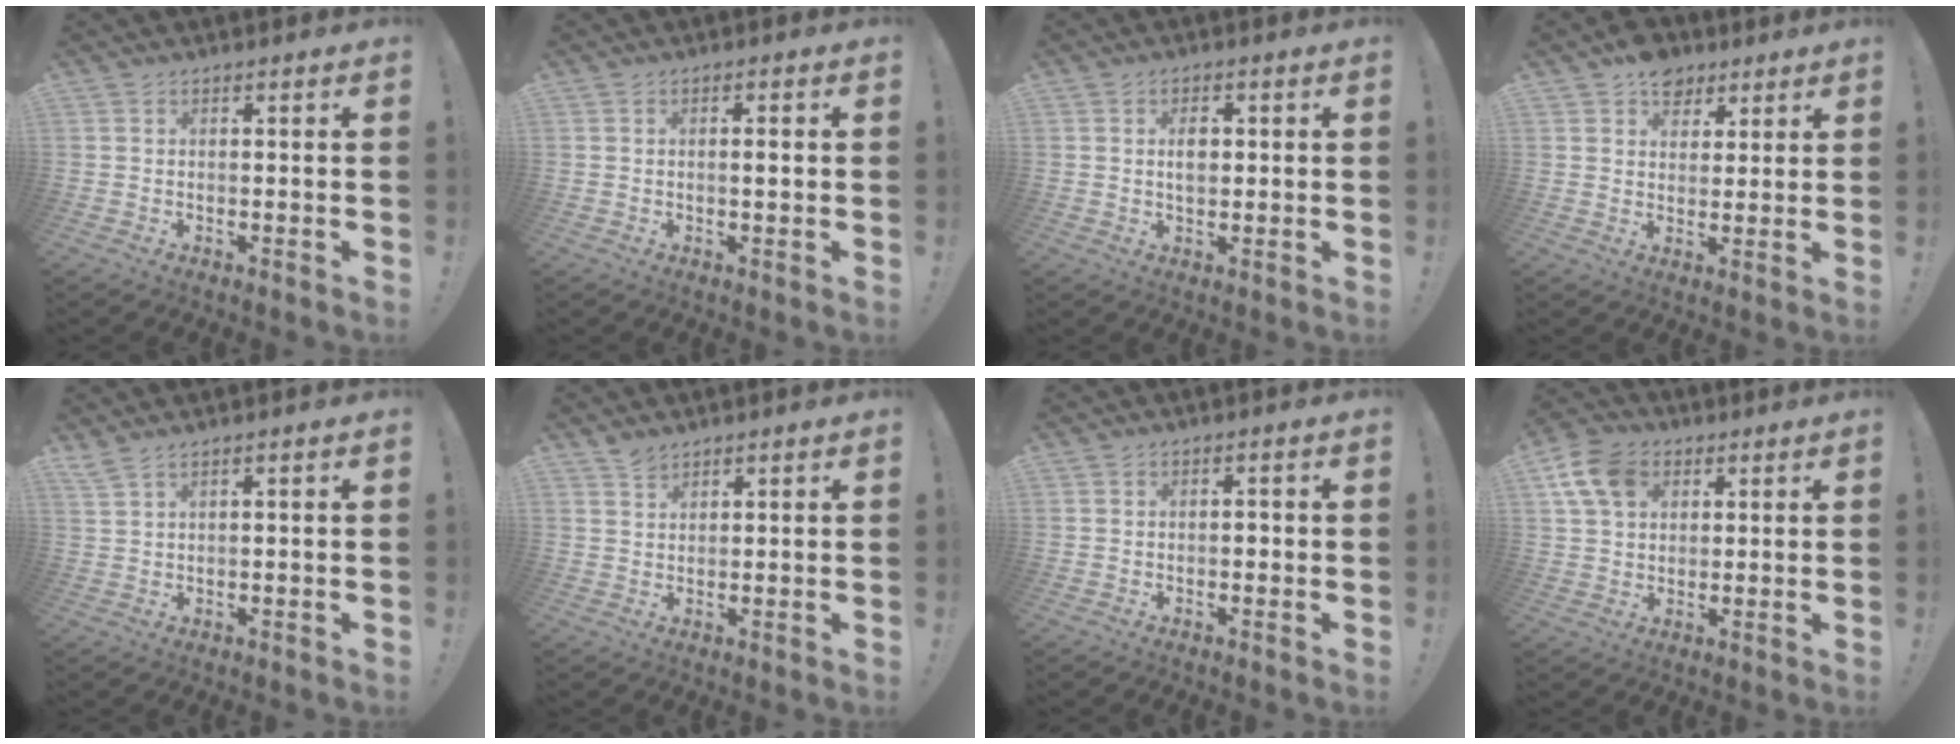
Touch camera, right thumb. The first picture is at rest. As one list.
[{"total": 1.8, "force": [-0.1, 0.2, 1.8], "torque": [-0.019, -0.003, -0.007]}, {"total": 4.1, "force": [0.6, 2.7, 3.1], "torque": [-0.041, 0.000, 0.004]}, {"total": 8.3, "force": [4.8, 6.2, 2.6], "torque": [-0.026, -0.027, 0.093]}, {"total": 2.6, "force": [2.0, 0.0, 1.7], "torque": [-0.035, -0.009, 0.037]}, {"total": 2.8, "force": [2.6, 1.1, 0.6], "torque": [0.001, -0.019, 0.046]}, {"total": 1.3, "force": [-0.6, 0.9, 0.7], "torque": [-0.014, 0.006, -0.012]}, {"total": 11.4, "force": [4.6, 8.3, 6.2], "torque": [-0.116, -0.003, 0.094]}]